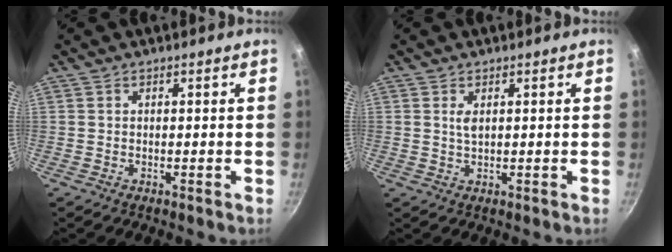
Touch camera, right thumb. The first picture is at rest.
{"total": 1.9, "force": [0.6, 0.9, 1.5], "torque": [-0.028, -0.005, 0.013]}